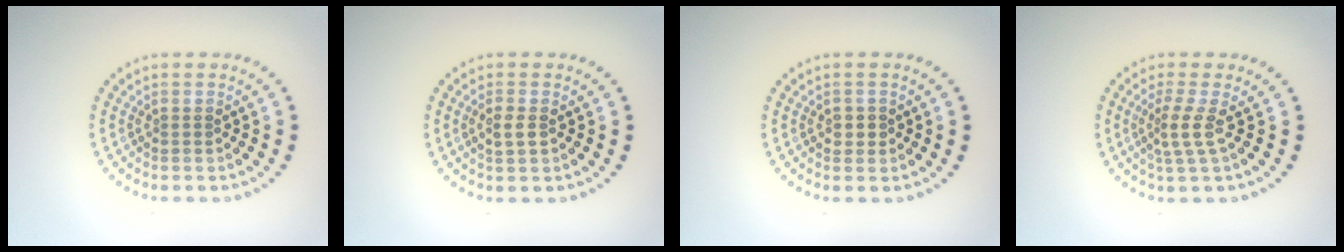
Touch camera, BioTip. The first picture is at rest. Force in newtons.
{"total": 1.6, "press": 1.5, "slide": 0.4}
{"total": 1.2, "press": 1.1, "slide": 0.5}
{"total": 2.2, "press": 1.5, "slide": 1.7}